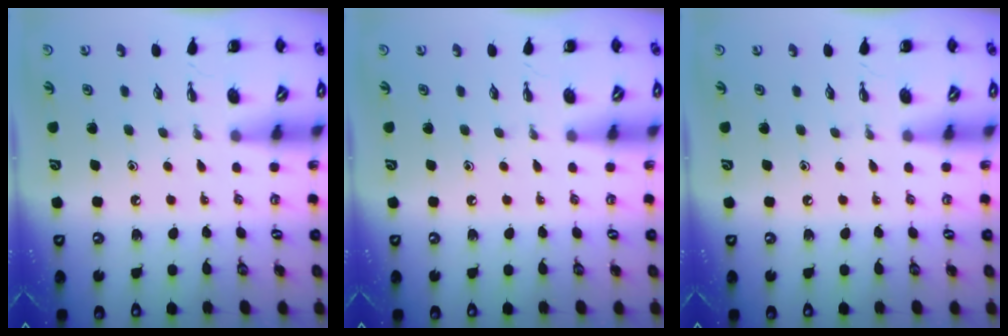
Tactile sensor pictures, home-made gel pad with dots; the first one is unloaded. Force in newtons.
{"total": 0.0}
{"total": 0.0}